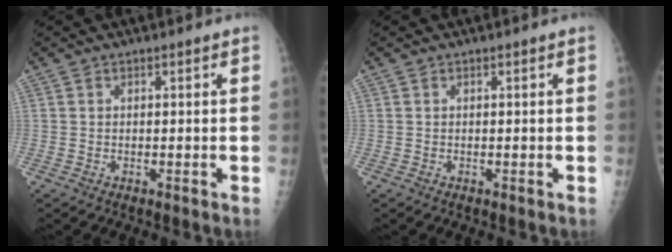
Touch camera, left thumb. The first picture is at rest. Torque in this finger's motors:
{"motor_torque": [-0.03, 0.18, -0.12, -0.11, 0.00]}